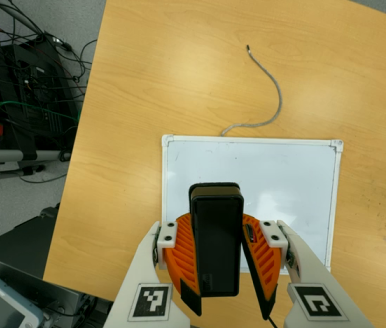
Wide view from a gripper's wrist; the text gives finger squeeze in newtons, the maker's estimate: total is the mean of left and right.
{"total": 10.1, "left": 9.6, "right": 10.7}